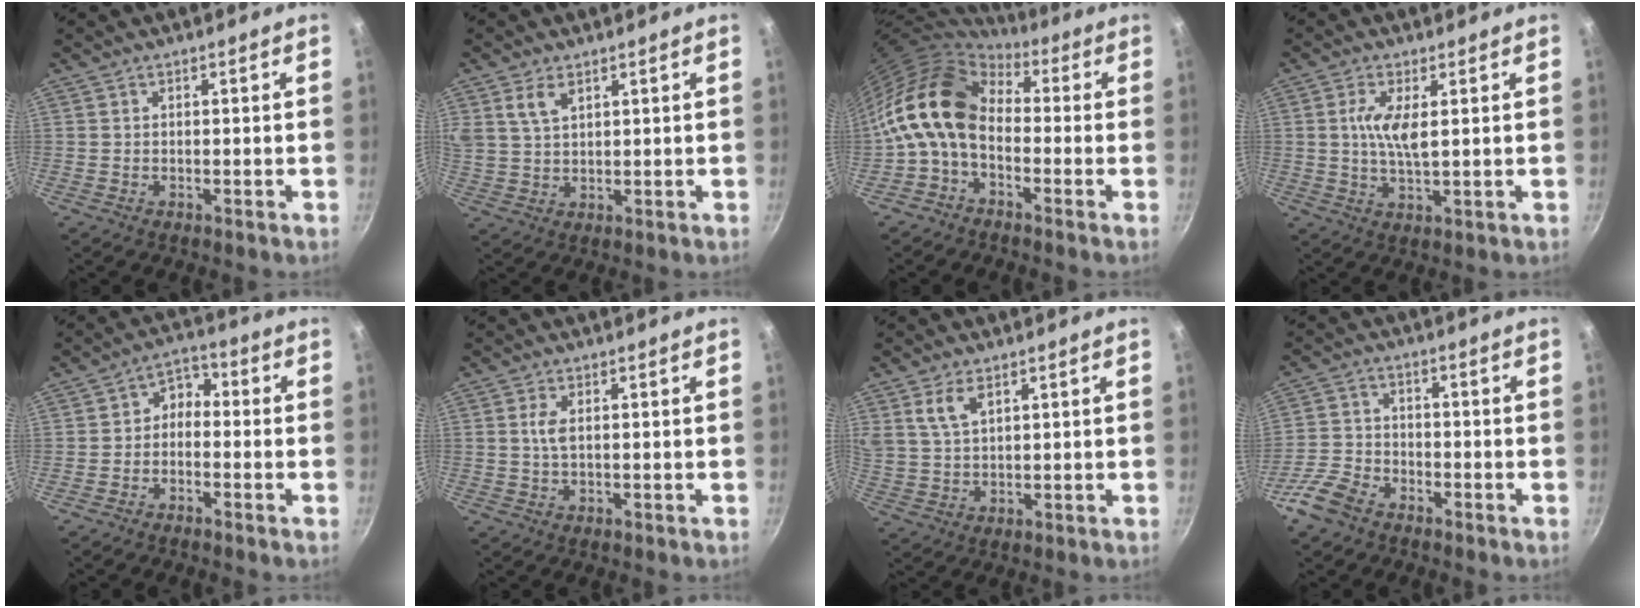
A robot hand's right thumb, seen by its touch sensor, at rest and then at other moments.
{"total": 5.2, "force": [2.7, 2.9, 3.4], "torque": [-0.057, -0.006, 0.057]}
{"total": 14.3, "force": [-1.0, 9.7, 10.4], "torque": [-0.179, 0.036, -0.043]}
{"total": 6.2, "force": [1.2, 2.0, 5.7], "torque": [-0.119, -0.003, 0.024]}
{"total": 4.2, "force": [-1.3, 3.1, 2.5], "torque": [-0.020, 0.031, -0.033]}
{"total": 2.5, "force": [0.5, 1.1, 2.2], "torque": [-0.048, 0.002, 0.010]}
{"total": 5.7, "force": [2.9, 3.0, 3.8], "torque": [-0.067, -0.011, 0.063]}
{"total": 7.2, "force": [-4.8, 4.3, 3.3], "torque": [-0.064, 0.034, -0.102]}